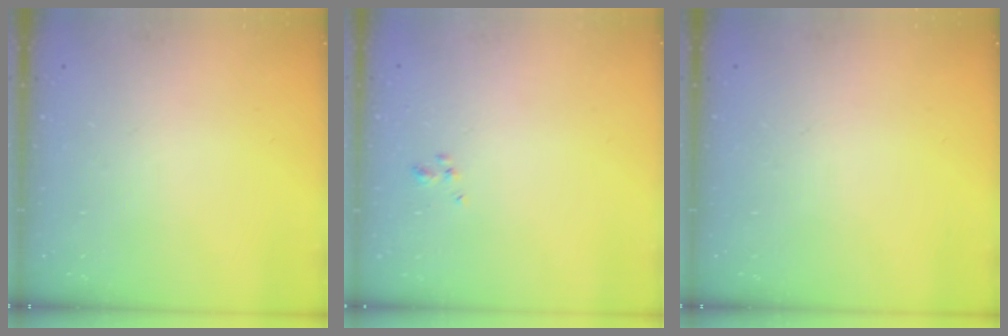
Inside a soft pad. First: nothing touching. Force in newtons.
{"total": 0.9, "press": 0.8, "slide": 0.3}
{"total": 0.0}